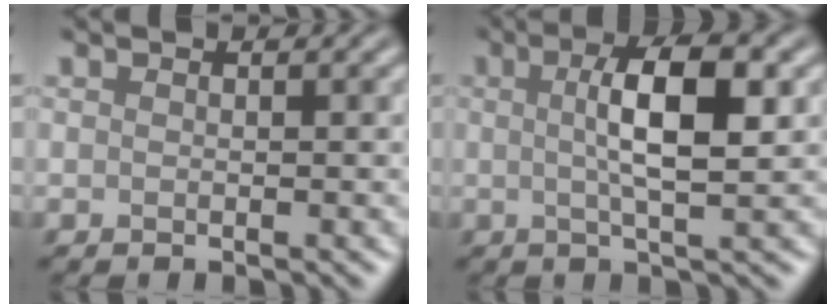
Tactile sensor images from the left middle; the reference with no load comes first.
{"total": 5.9, "force": [1.0, 1.4, 5.6], "torque": [-0.092, 0.011, 0.014]}